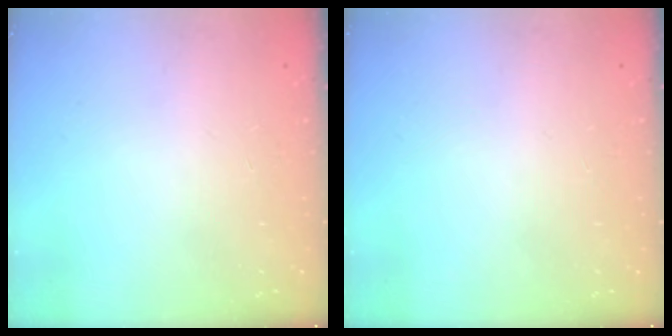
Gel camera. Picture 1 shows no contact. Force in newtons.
{"total": 0.0}